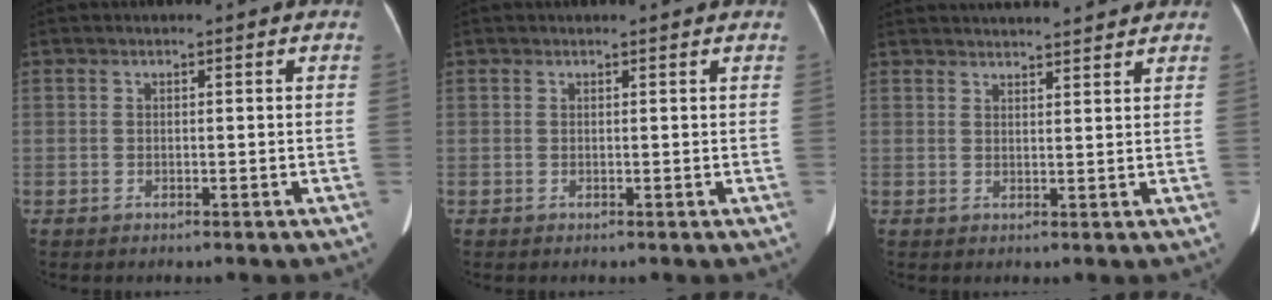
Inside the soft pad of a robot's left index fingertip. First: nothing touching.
{"total": 1.5, "force": [1.4, 0.0, 0.3], "torque": [-0.011, 0.009, 0.016]}
{"total": 11.6, "force": [11.0, 0.9, 3.7], "torque": [-0.059, 0.009, 0.147]}